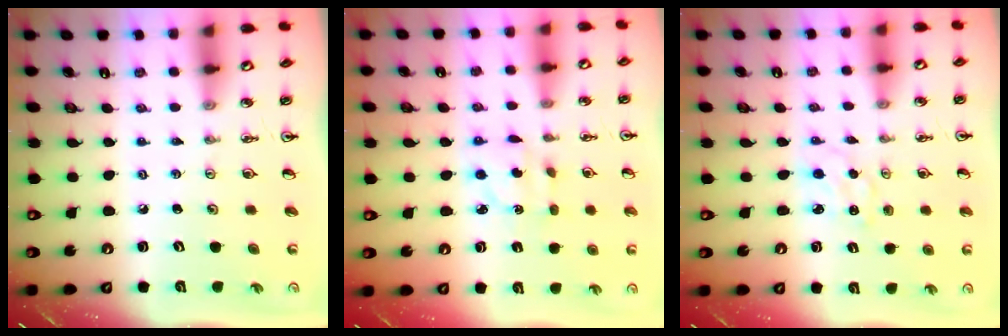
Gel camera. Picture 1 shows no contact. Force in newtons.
{"total": 4.5, "press": 4.5, "slide": 0.7}
{"total": 1.5, "press": 1.4, "slide": 0.4}